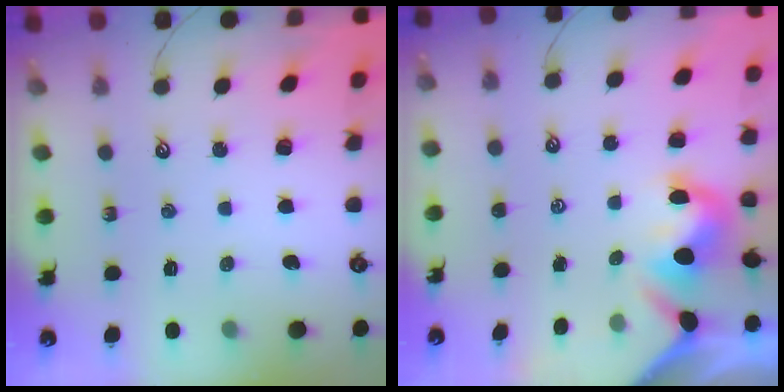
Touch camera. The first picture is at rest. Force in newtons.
{"total": 3.5, "press": 3.4, "slide": 0.9}